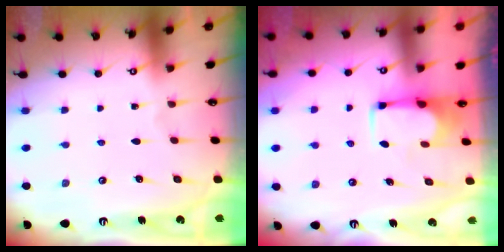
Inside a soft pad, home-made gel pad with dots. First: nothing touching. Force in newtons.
{"total": 1.7, "press": 1.6, "slide": 0.5}